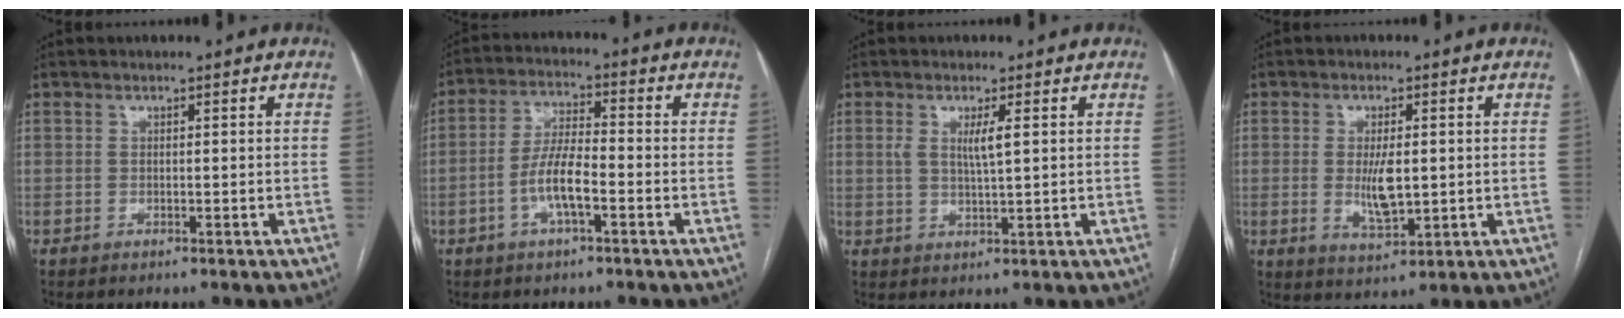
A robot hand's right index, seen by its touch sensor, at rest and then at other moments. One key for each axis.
{"total": 6.8, "fx": -2.4, "fy": 1.6, "fz": 6.2, "tx": -0.128, "ty": 0.007, "tz": -0.048}
{"total": 3.4, "fx": 1.0, "fy": 0.3, "fz": 3.2, "tx": -0.064, "ty": -0.001, "tz": 0.018}
{"total": 5.8, "fx": -0.1, "fy": 1.8, "fz": 5.5, "tx": -0.109, "ty": -0.012, "tz": 0.003}